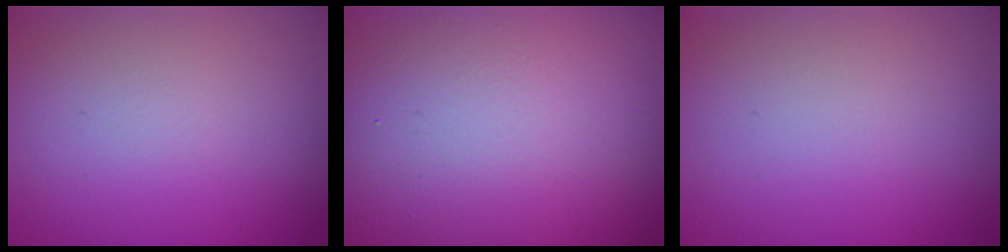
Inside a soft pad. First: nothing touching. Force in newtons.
{"total": 19.8, "press": 19.7, "slide": 1.4}
{"total": 0.0}